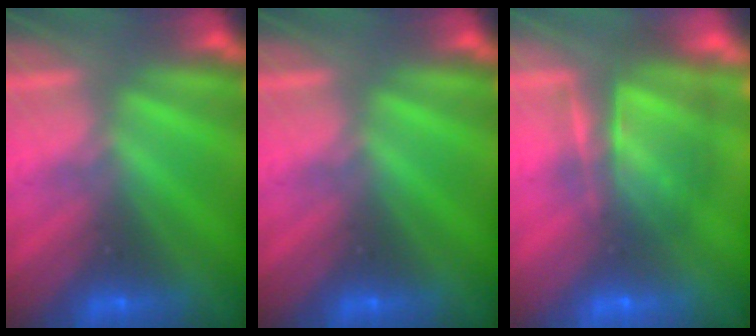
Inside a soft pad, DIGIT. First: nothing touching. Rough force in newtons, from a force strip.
{"total": 0.0}
{"total": 7.4}